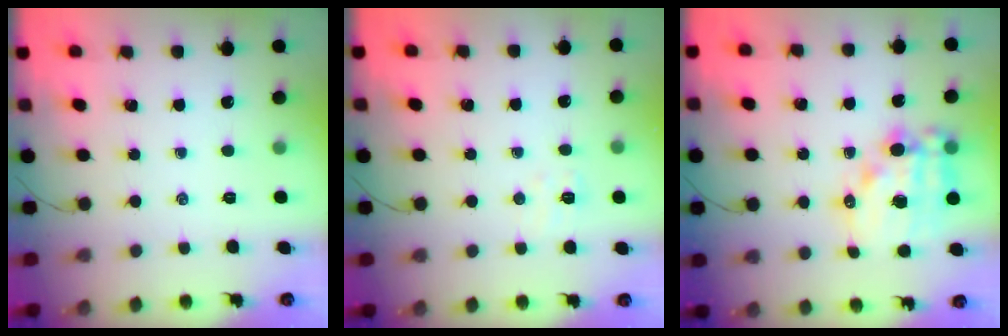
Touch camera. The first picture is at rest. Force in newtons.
{"total": 3.6, "press": 3.4, "slide": 1.2}
{"total": 14.9, "press": 14.5, "slide": 3.4}